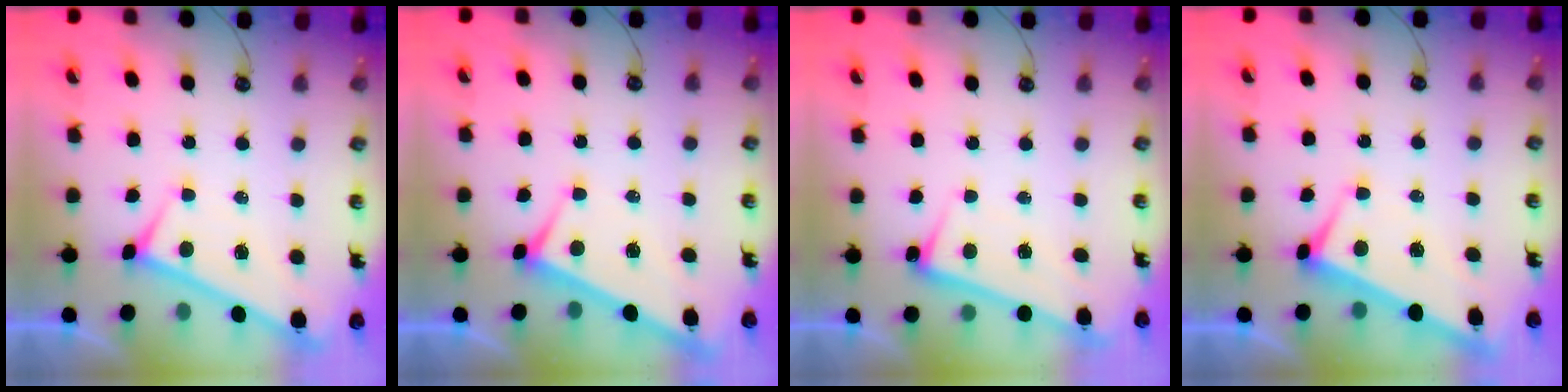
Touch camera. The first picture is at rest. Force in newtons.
{"total": 4.0, "press": 3.9, "slide": 0.7}
{"total": 1.0, "press": 0.4, "slide": 0.9}
{"total": 3.0, "press": 2.9, "slide": 0.9}